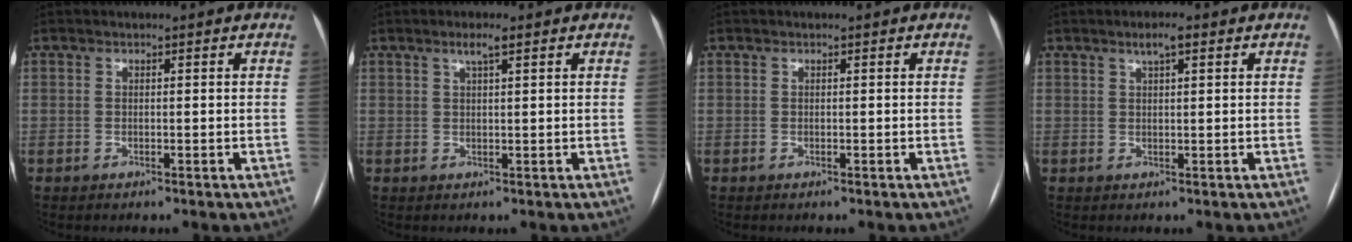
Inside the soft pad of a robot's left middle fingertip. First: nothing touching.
{"total": 2.0, "force": [1.2, 0.1, 1.6], "torque": [-0.032, 0.004, 0.022]}
{"total": 0.0}
{"total": 2.4, "force": [1.4, 0.4, 1.9], "torque": [-0.035, 0.007, 0.023]}